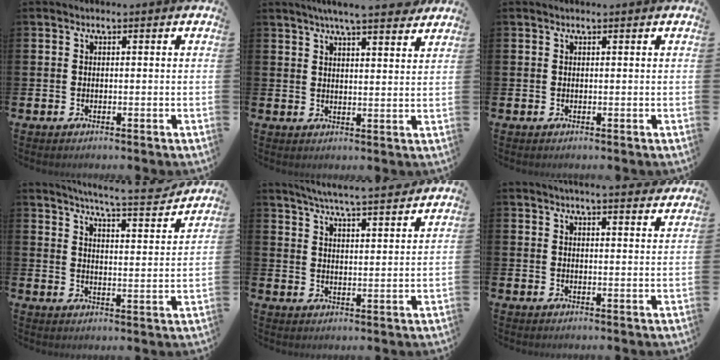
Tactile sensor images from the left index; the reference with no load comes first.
{"total": 6.2, "force": [5.8, 0.1, 2.2], "torque": [-0.048, -0.026, 0.100]}
{"total": 0.0}
{"total": 6.5, "force": [6.2, -0.1, 1.8], "torque": [-0.046, -0.049, 0.102]}
{"total": 6.2, "force": [6.0, -0.3, 1.5], "torque": [-0.044, -0.041, 0.103]}
{"total": 4.3, "force": [4.2, -0.4, 0.8], "torque": [-0.015, -0.023, 0.074]}